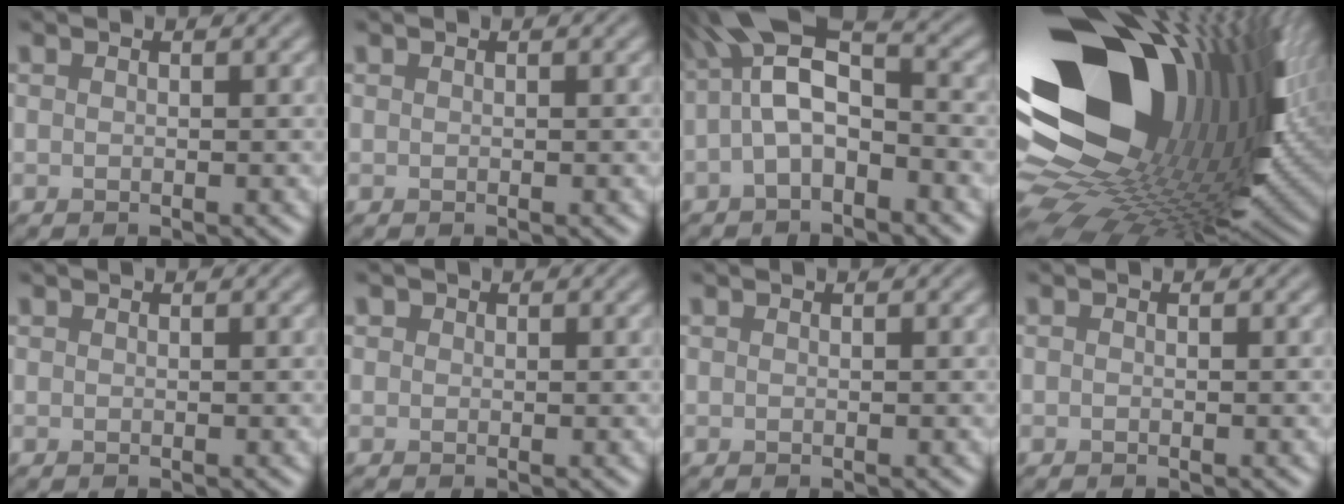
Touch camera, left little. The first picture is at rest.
{"total": 0.0}
{"total": 6.4, "force": [-0.6, 2.9, 5.6], "torque": [-0.107, 0.024, -0.030]}
{"total": 19.7, "force": [3.2, 11.6, 15.6], "torque": [-0.269, -0.023, 0.053]}
{"total": 0.0}
{"total": 1.2, "force": [0.4, 1.0, 0.4], "torque": [-0.008, -0.001, 0.006]}
{"total": 0.0}
{"total": 0.0}